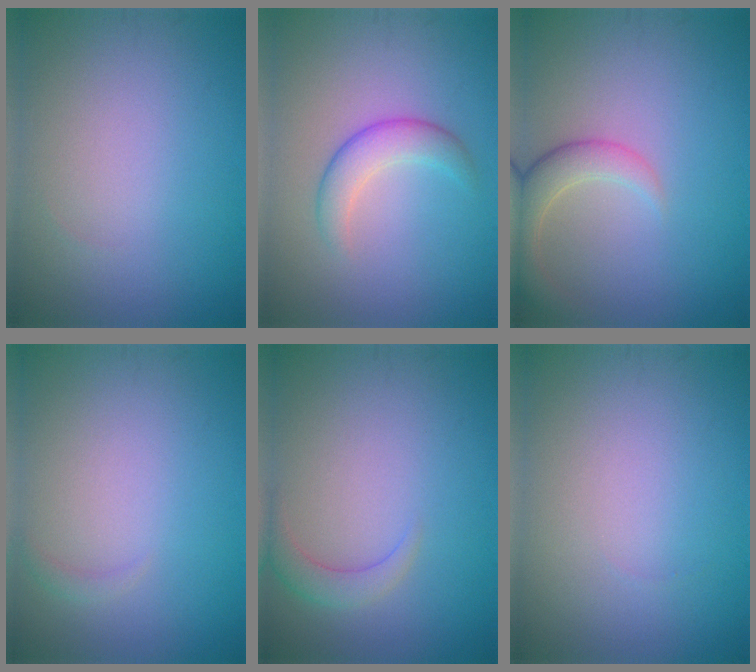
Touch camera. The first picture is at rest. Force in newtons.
{"total": 2.8, "press": 2.8, "slide": 0.1}
{"total": 3.4, "press": 3.4, "slide": 0.4}
{"total": 0.7, "press": 0.7, "slide": 0.2}
{"total": 2.1, "press": 2.1, "slide": 0.2}
{"total": 0.0}